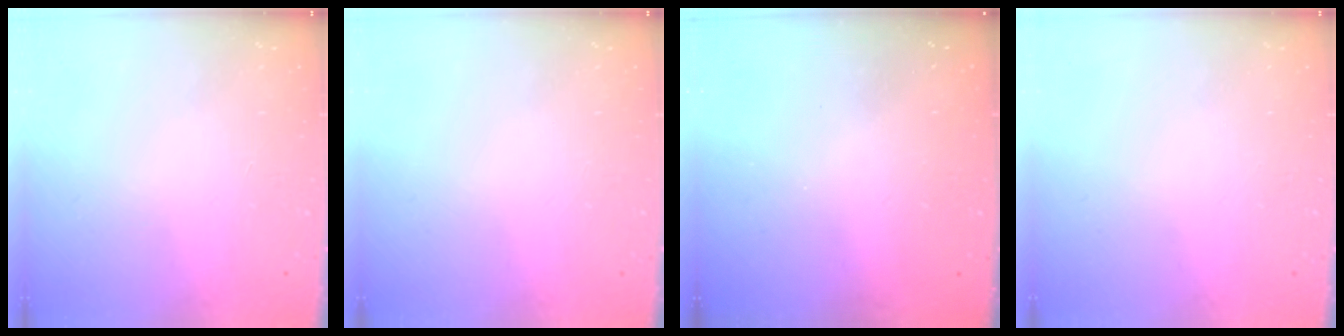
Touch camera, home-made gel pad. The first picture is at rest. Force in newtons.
{"total": 0.0}
{"total": 3.3, "press": 3.3, "slide": 0.1}
{"total": 0.0}